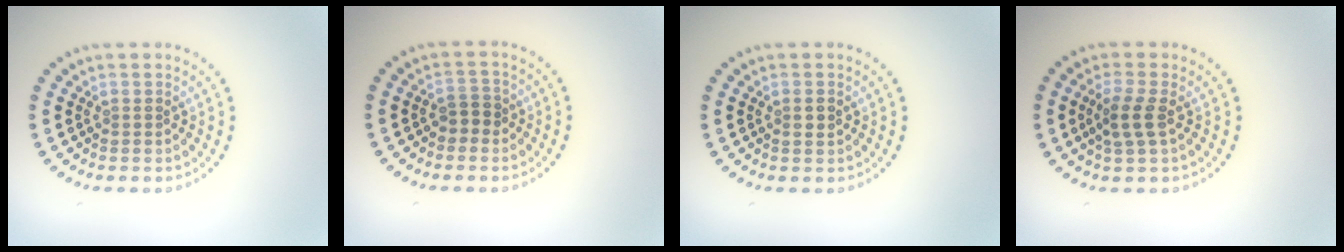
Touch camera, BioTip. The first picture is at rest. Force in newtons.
{"total": 1.6, "press": 1.5, "slide": 0.7}
{"total": 1.0, "press": 1.0, "slide": 0.2}
{"total": 2.4, "press": 2.2, "slide": 1.0}